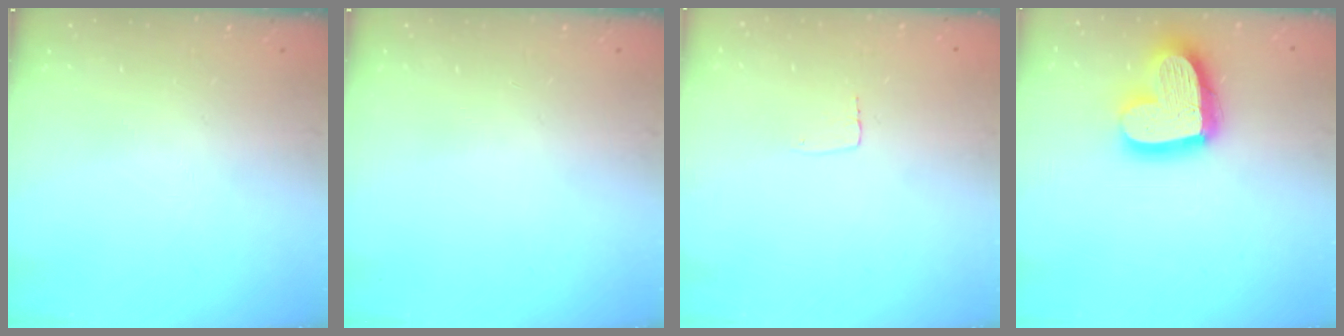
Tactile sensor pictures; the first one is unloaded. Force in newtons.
{"total": 0.0}
{"total": 2.7, "press": 2.7, "slide": 0.1}
{"total": 20.8, "press": 20.7, "slide": 1.9}